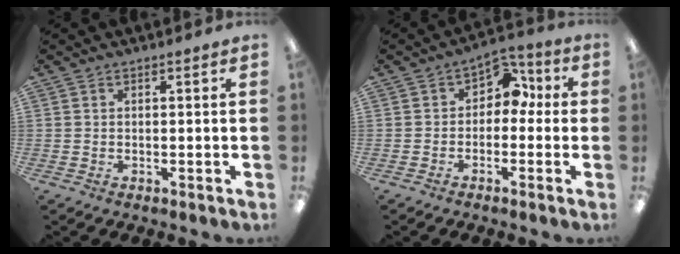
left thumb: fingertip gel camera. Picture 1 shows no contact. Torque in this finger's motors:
{"motor_torque": [-0.32, 0.42, -0.07, -0.04, 0.00]}